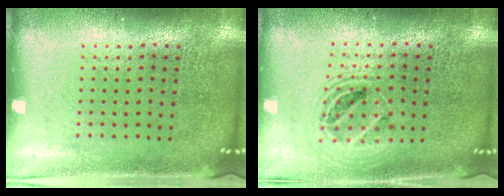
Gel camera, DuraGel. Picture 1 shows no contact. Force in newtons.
{"total": 1.4, "press": 1.3, "slide": 0.6}